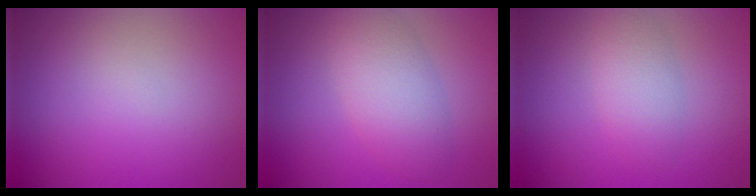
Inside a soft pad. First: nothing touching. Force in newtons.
{"total": 4.6, "press": 4.6, "slide": 0.2}
{"total": 2.8, "press": 2.8, "slide": 0.1}